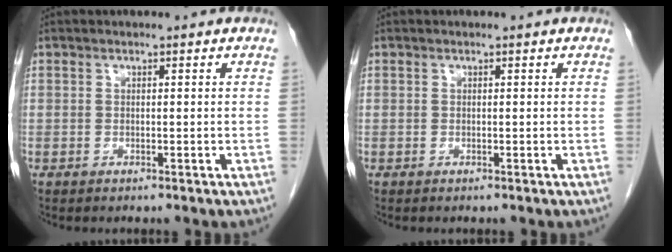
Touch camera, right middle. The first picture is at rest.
{"total": 0.0}